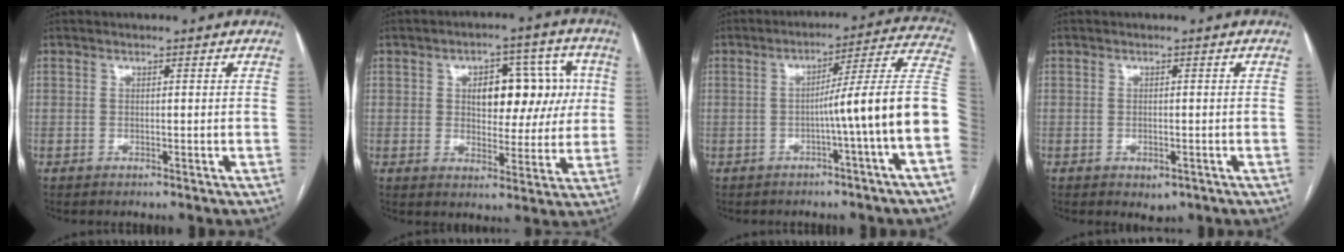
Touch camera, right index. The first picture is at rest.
{"total": 10.7, "force": [2.1, 5.8, 8.7], "torque": [-0.107, 0.031, 0.036]}
{"total": 13.0, "force": [-3.1, -2.2, 12.4], "torque": [-0.155, 0.029, -0.049]}
{"total": 2.2, "force": [-1.1, 1.3, 1.4], "torque": [-0.016, -0.002, -0.004]}